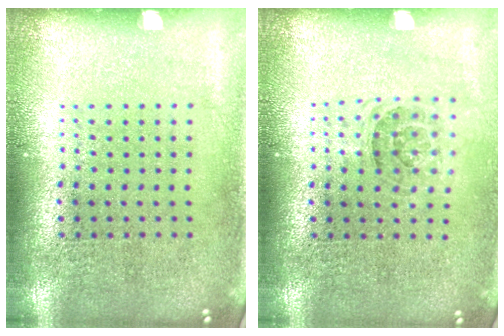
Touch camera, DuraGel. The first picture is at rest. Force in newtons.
{"total": 1.3, "press": 1.0, "slide": 0.7}